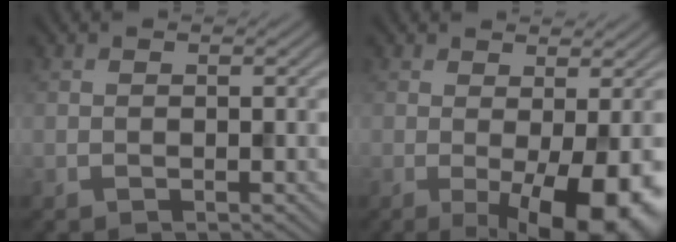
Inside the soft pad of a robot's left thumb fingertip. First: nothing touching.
{"total": 8.3, "force": [-1.7, 3.3, 7.4], "torque": [-0.106, -0.012, -0.017]}